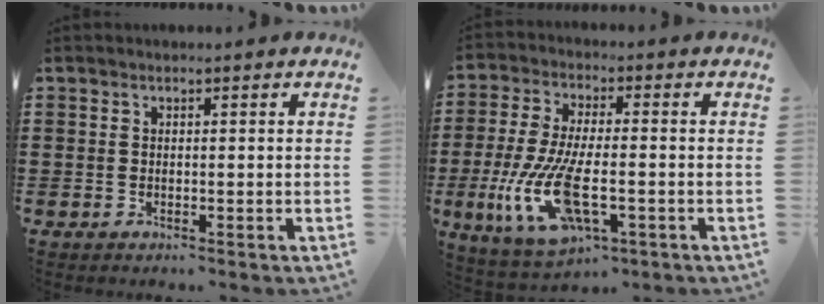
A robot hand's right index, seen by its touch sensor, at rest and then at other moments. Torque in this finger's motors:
{"motor_torque": [2.14, 0.00, 0.93, 0.21]}